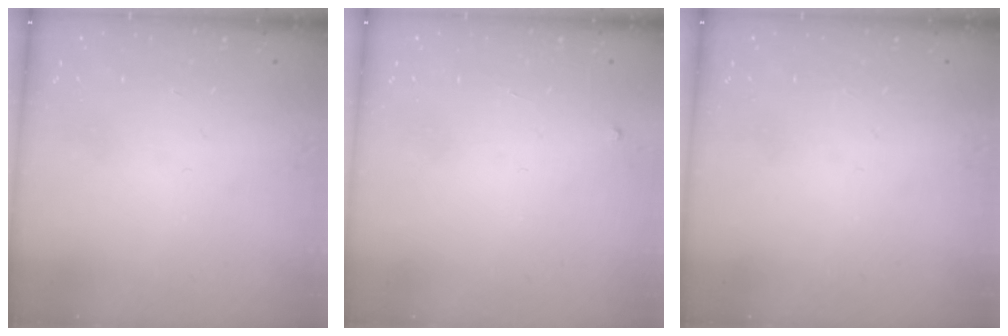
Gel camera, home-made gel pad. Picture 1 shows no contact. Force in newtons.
{"total": 2.3, "press": 2.3, "slide": 0.3}
{"total": 0.0}